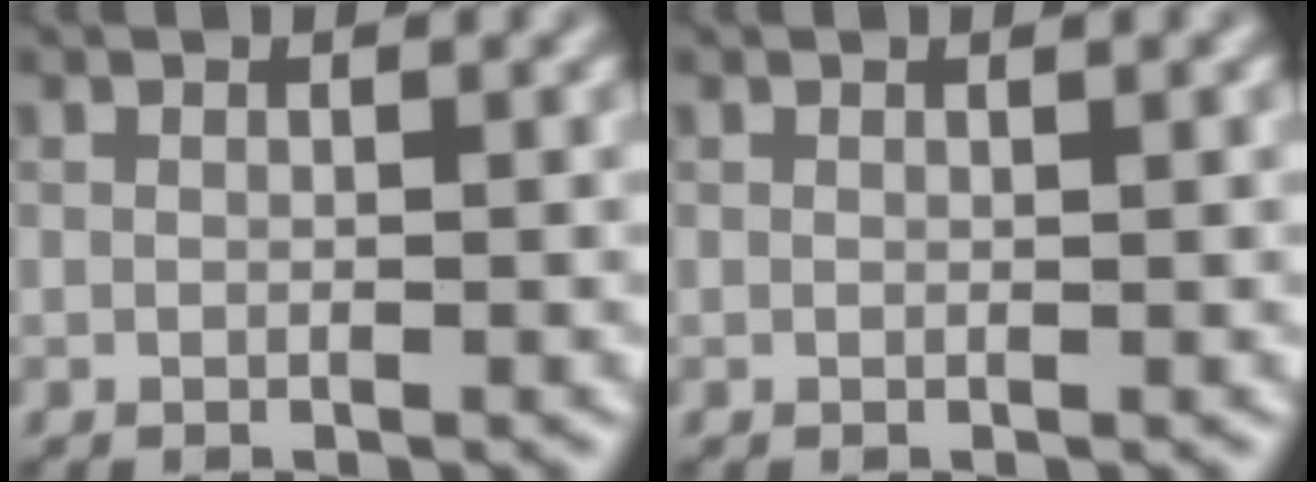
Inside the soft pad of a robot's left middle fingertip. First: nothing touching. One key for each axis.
{"total": 0.5, "fx": 0.3, "fy": 0.1, "fz": 0.4, "tx": -0.002, "ty": 0.002, "tz": 0.005}